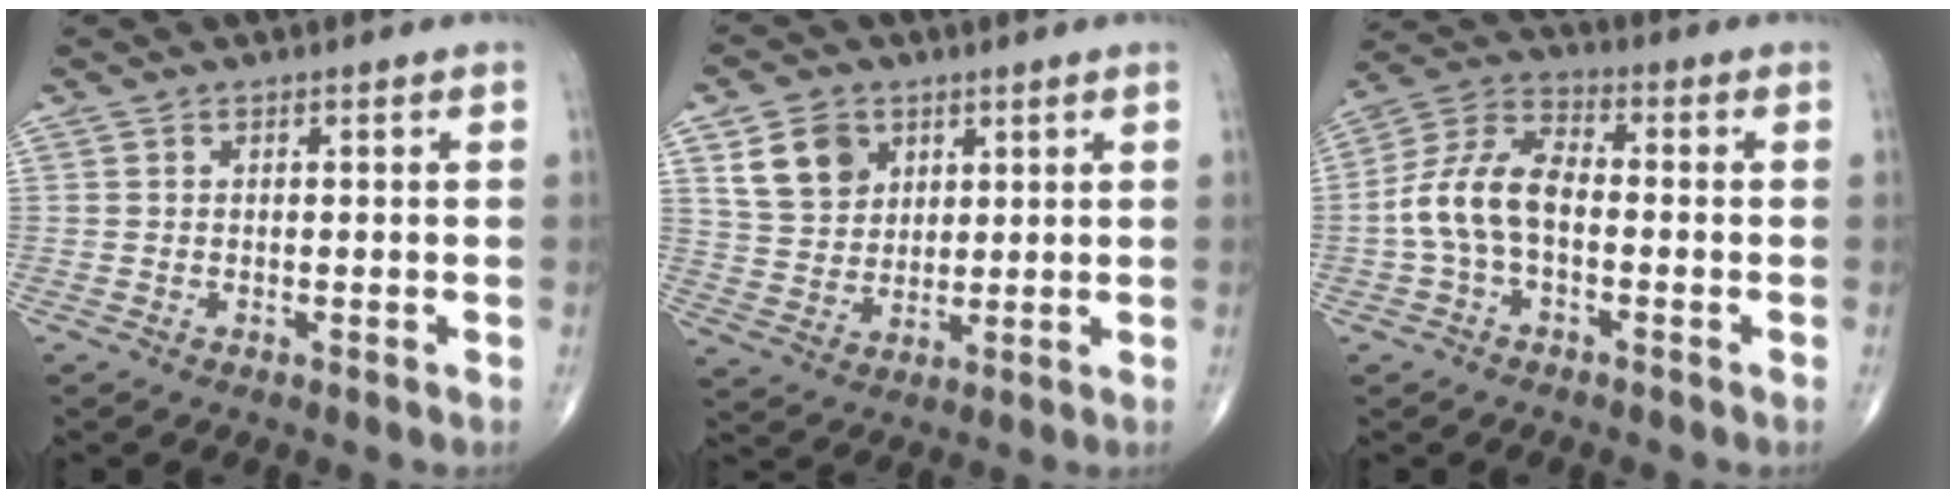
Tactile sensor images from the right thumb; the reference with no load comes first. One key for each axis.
{"total": 9.3, "fx": 4.2, "fy": 7.1, "fz": 4.2, "tx": -0.054, "ty": -0.018, "tz": 0.084}
{"total": 10.6, "fx": -1.6, "fy": 6.1, "fz": 8.5, "tx": -0.168, "ty": 0.037, "tz": -0.041}